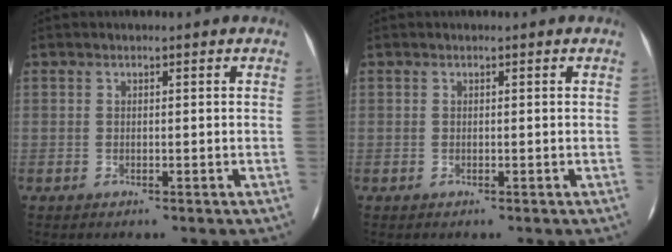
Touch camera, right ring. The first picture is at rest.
{"total": 0.0}